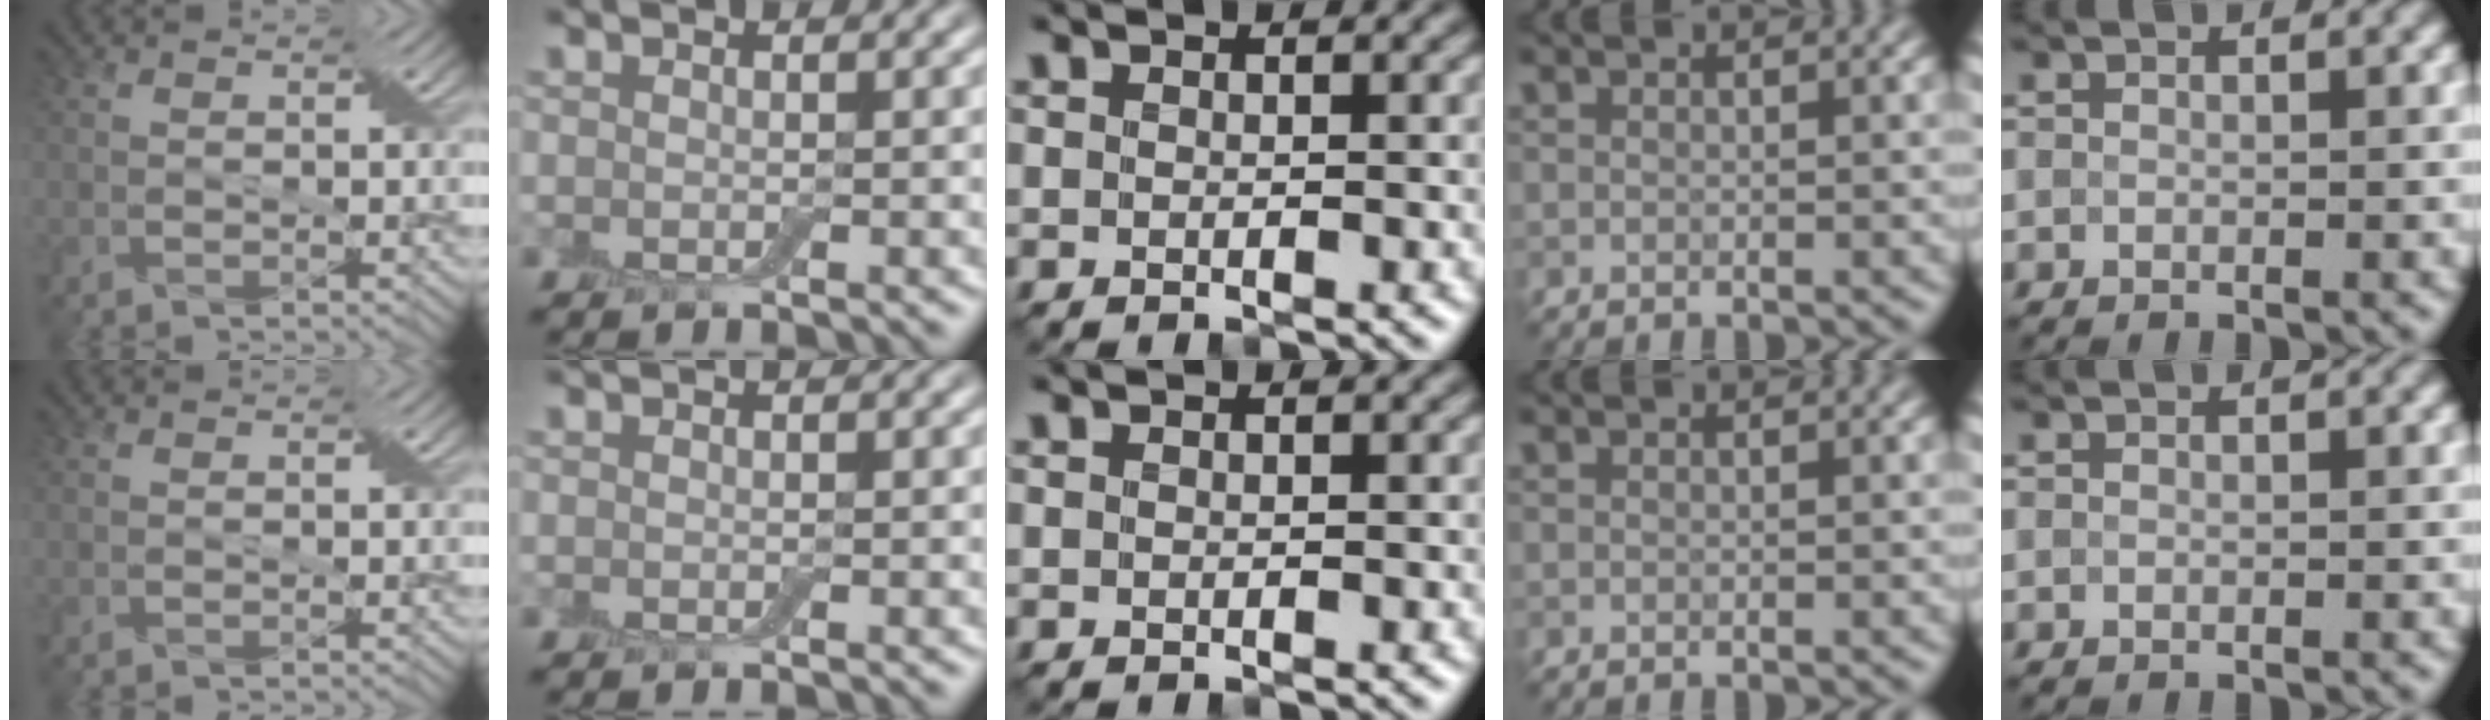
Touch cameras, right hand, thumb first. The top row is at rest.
{}